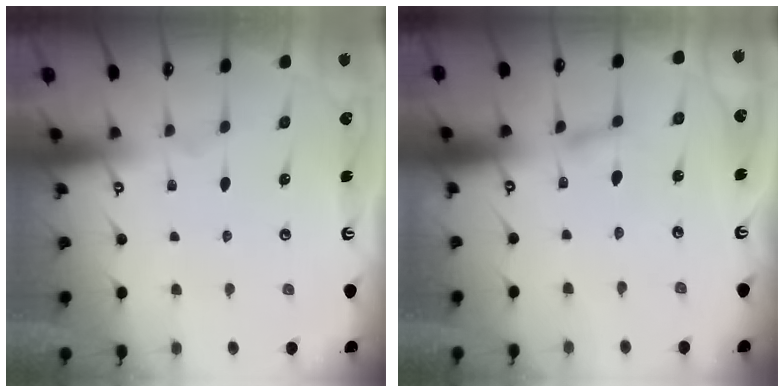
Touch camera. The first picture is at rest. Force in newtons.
{"total": 2.0, "press": 2.0, "slide": 0.2}